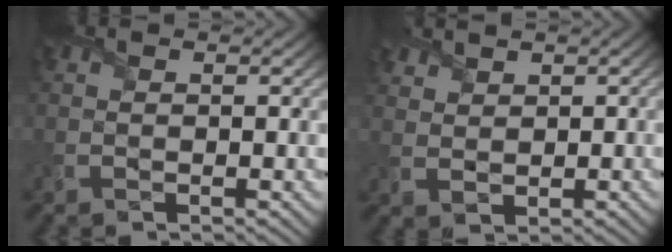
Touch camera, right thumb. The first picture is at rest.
{"total": 2.9, "force": [2.1, 2.0, 0.6], "torque": [-0.029, -0.008, 0.052]}